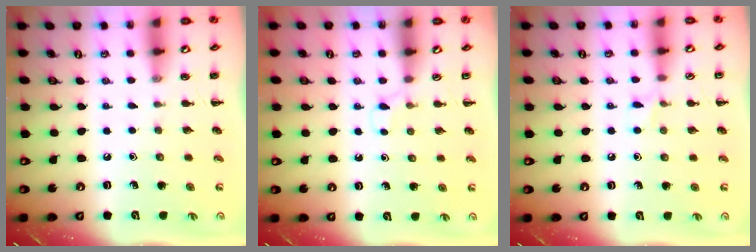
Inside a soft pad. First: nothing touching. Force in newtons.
{"total": 2.3, "press": 2.2, "slide": 0.8}
{"total": 4.3, "press": 4.1, "slide": 1.5}